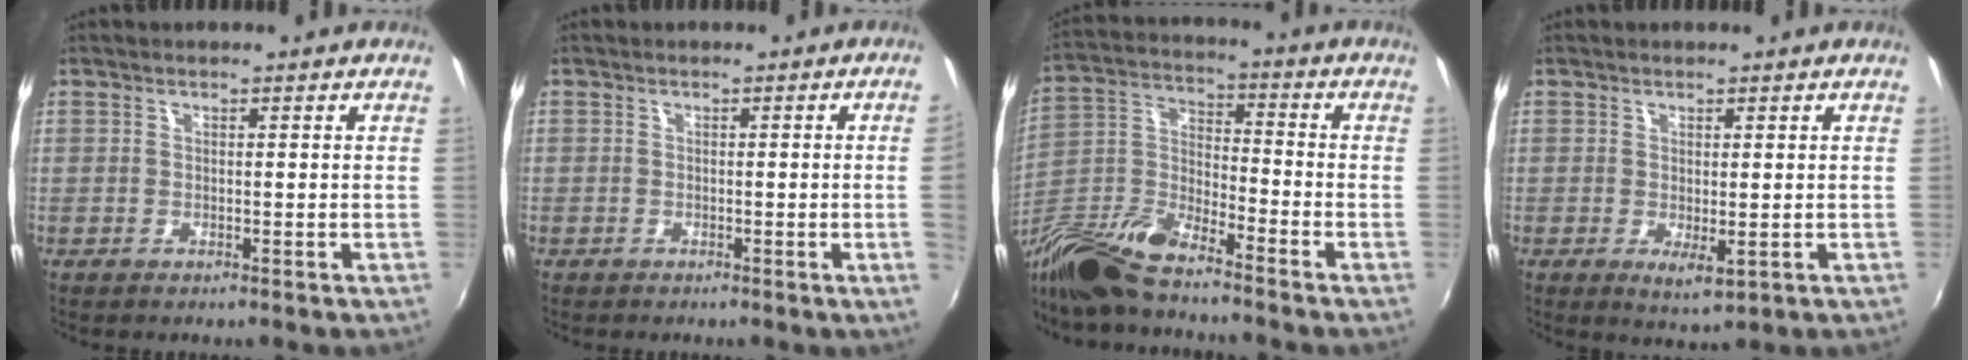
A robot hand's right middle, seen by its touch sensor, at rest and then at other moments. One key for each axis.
{"total": 2.2, "fx": -0.2, "fy": -1.4, "fz": 1.7, "tx": -0.023, "ty": -0.014, "tz": 0.002}
{"total": 14.4, "fx": -10.6, "fy": 3.9, "fz": 8.9, "tx": -0.200, "ty": -0.018, "tz": -0.218}
{"total": 2.9, "fx": -0.2, "fy": 1.2, "fz": 2.6, "tx": -0.044, "ty": -0.012, "tz": -0.001}